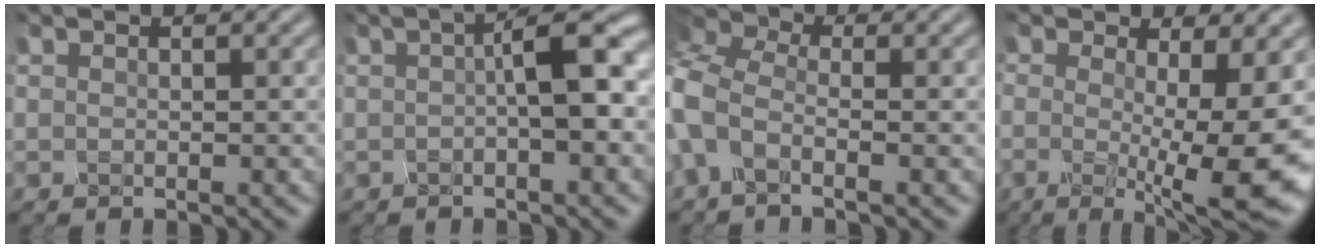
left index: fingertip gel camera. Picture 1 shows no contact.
{"total": 6.0, "force": [0.4, 2.0, 5.6], "torque": [-0.084, 0.017, -0.001]}
{"total": 6.6, "force": [-1.6, 4.1, 4.9], "torque": [-0.145, 0.010, -0.055]}
{"total": 10.5, "force": [-0.9, 2.2, 10.3], "torque": [-0.129, -0.012, -0.020]}